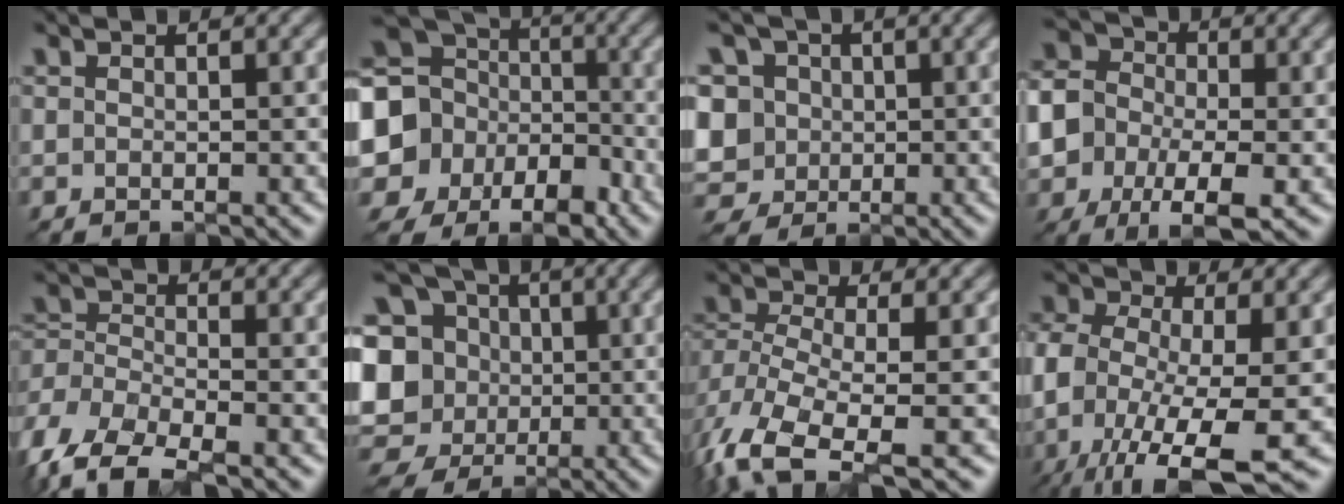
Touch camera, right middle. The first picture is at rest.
{"total": 15.5, "force": [-4.8, 13.5, 6.1], "torque": [-0.165, -0.017, -0.099]}
{"total": 9.0, "force": [1.7, 7.8, 4.1], "torque": [-0.087, 0.023, -0.001]}
{"total": 11.0, "force": [-3.4, 7.7, 7.1], "torque": [-0.131, -0.018, -0.057]}
{"total": 8.0, "force": [-5.3, 3.5, 4.9], "torque": [-0.102, -0.009, -0.110]}
{"total": 16.0, "force": [-0.3, 14.8, 6.2], "torque": [-0.173, 0.031, -0.034]}
{"total": 8.1, "force": [-4.0, 3.7, 6.0], "torque": [-0.132, -0.020, -0.078]}
{"total": 10.6, "force": [-3.1, 4.6, 9.0], "torque": [-0.191, -0.008, -0.059]}